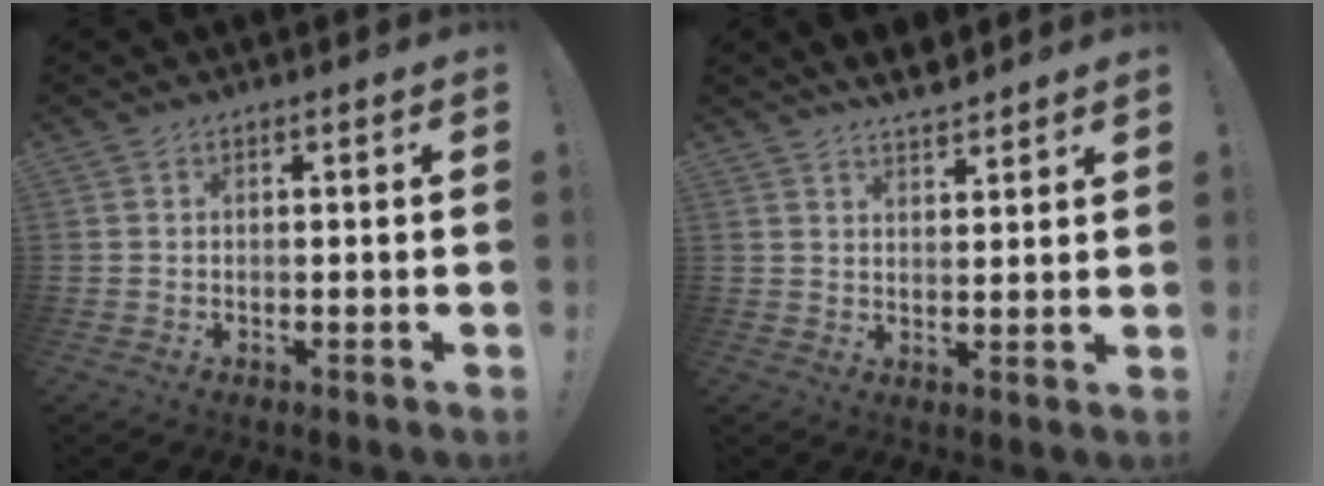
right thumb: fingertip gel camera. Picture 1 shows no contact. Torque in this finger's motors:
{"motor_torque": [-0.65, 0.79, 0.37, 0.32, -0.01]}